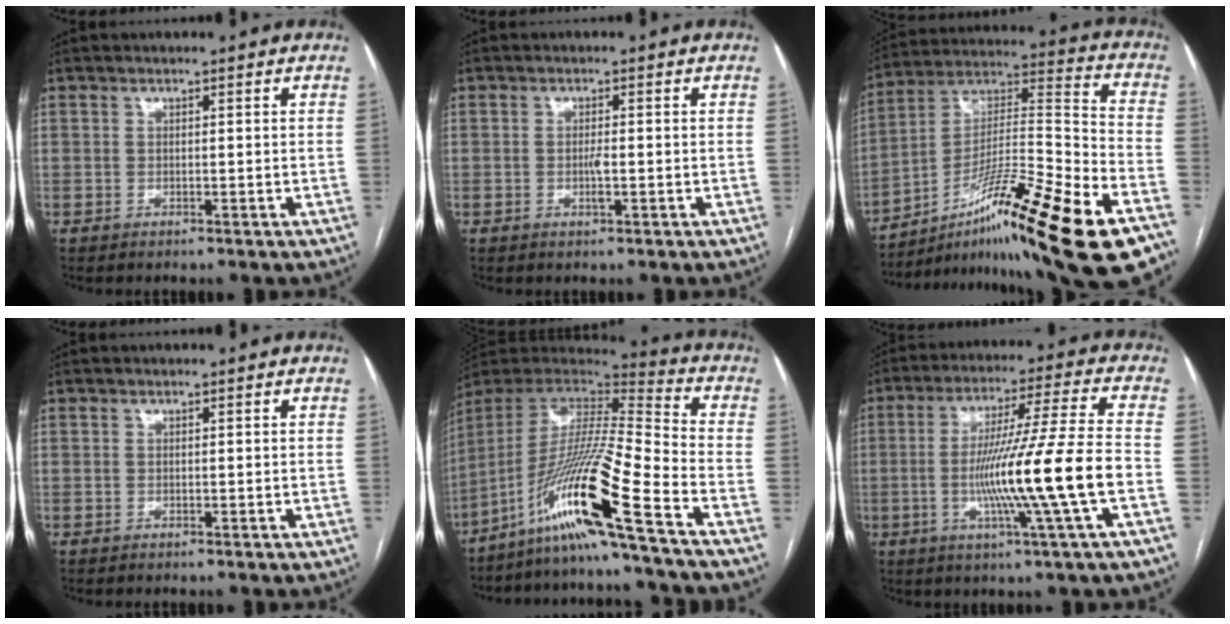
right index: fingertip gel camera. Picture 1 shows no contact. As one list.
[{"total": 1.6, "force": [-0.4, 0.2, 1.6], "torque": [-0.031, -0.002, -0.008]}, {"total": 26.6, "force": [-16.3, 0.8, 21.1], "torque": [-0.295, -0.011, -0.270]}, {"total": 0.0}, {"total": 19.7, "force": [-11.9, -1.7, 15.5], "torque": [-0.327, -0.022, -0.228]}, {"total": 15.5, "force": [-3.7, -2.2, 14.9], "torque": [-0.266, -0.009, -0.068]}]